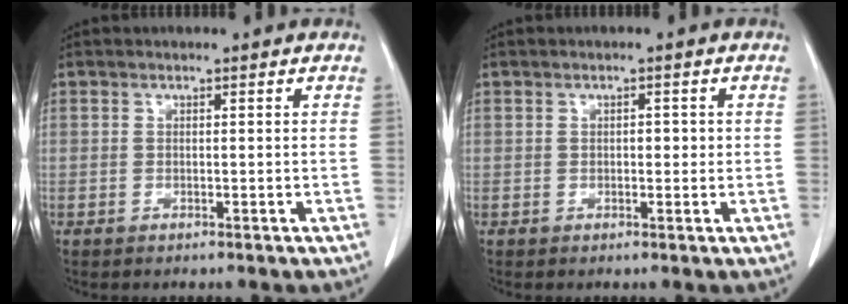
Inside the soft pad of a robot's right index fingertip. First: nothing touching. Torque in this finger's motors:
{"motor_torque": [0.27, -0.20, 0.07, 0.03]}